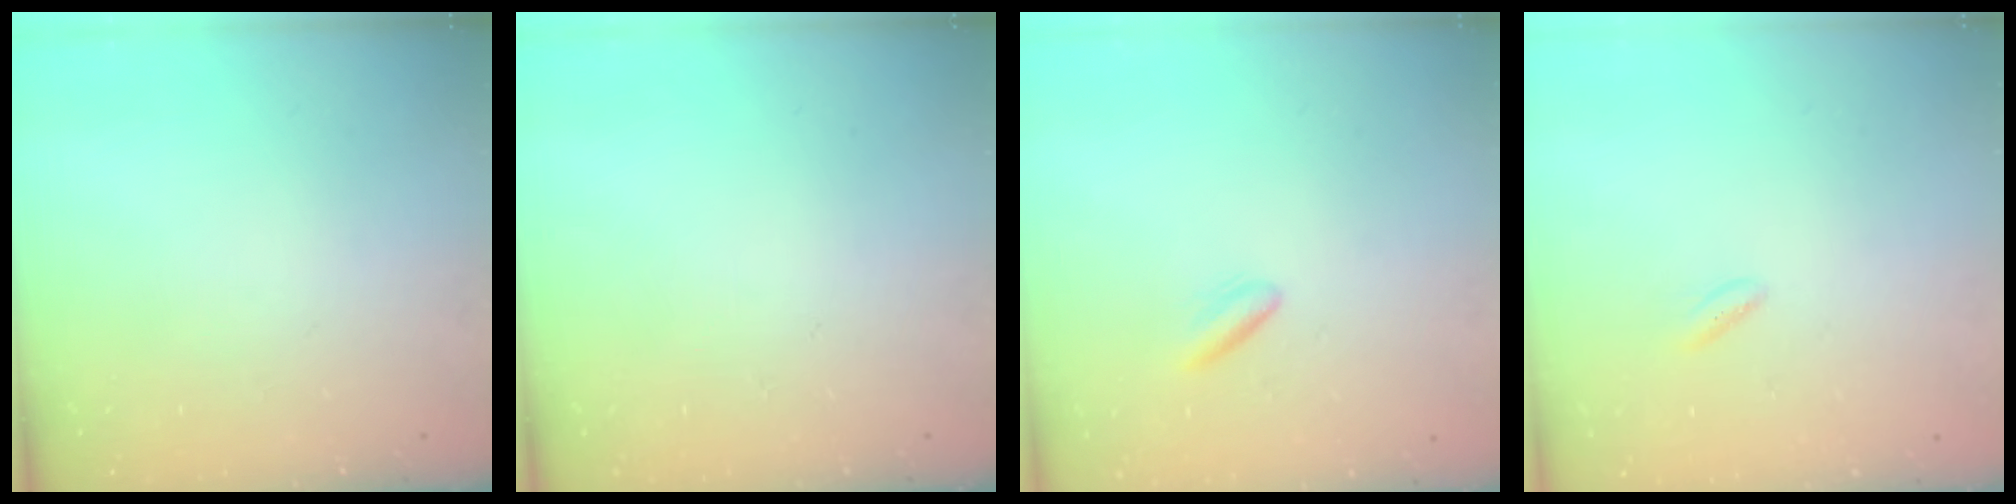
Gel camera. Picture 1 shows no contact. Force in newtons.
{"total": 0.0}
{"total": 2.1, "press": 1.9, "slide": 0.9}
{"total": 1.9, "press": 1.7, "slide": 0.8}